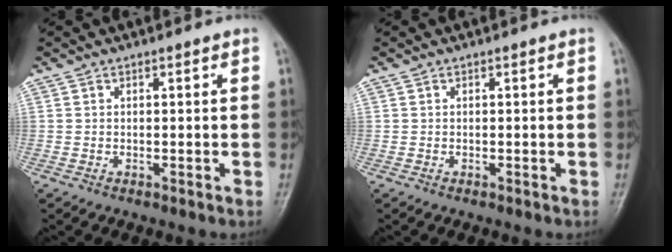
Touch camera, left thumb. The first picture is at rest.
{"total": 0.0}